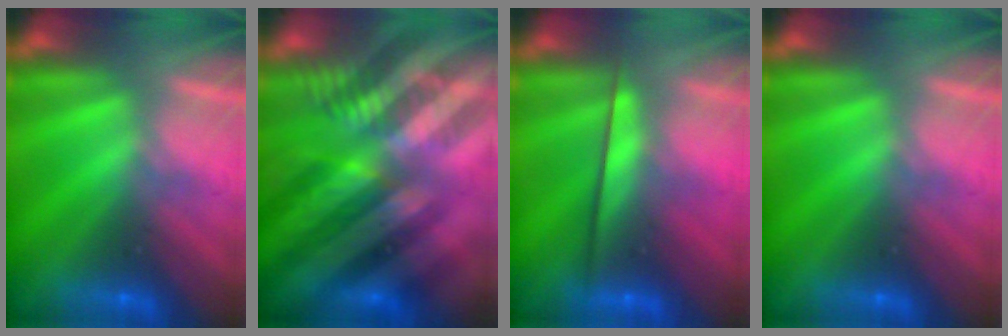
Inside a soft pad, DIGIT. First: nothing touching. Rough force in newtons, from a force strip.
{"total": 10.8}
{"total": 2.4}
{"total": 0.0}